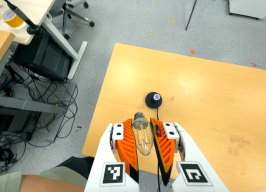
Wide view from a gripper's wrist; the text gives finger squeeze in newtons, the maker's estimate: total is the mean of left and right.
{"total": 21.7, "left": 23.6, "right": 19.8}